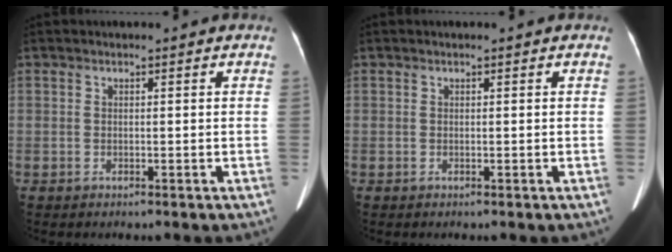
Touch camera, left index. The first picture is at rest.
{"total": 0.0}